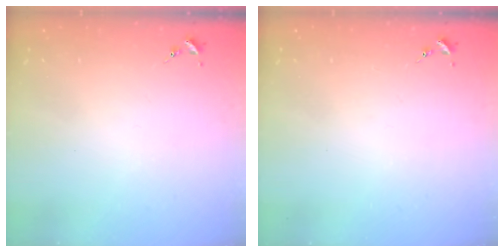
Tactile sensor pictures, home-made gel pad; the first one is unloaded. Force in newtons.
{"total": 0.0}